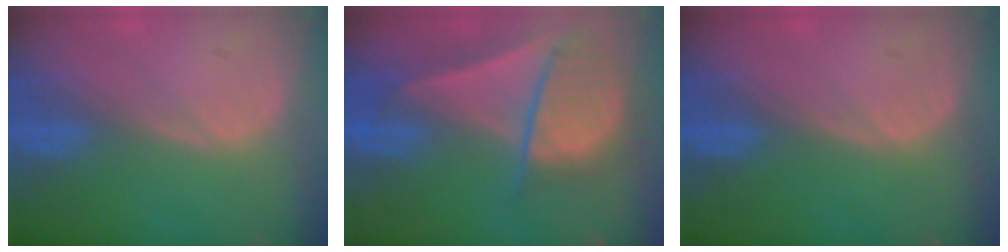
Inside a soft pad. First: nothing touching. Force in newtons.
{"total": 9.2, "press": 8.0, "slide": 4.4}
{"total": 0.0}